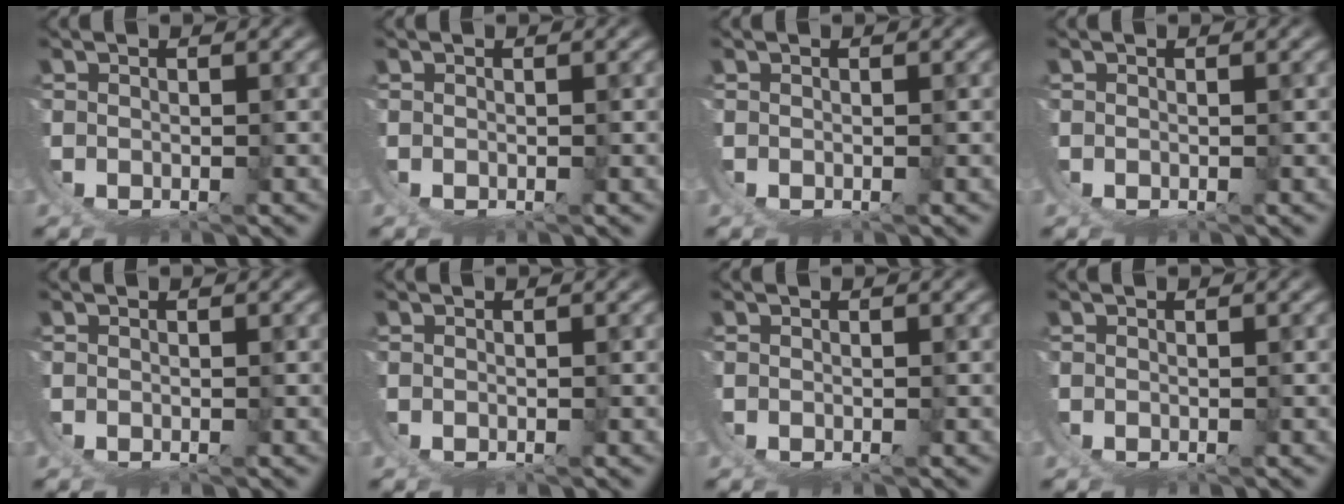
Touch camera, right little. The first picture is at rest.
{"total": 0.0}
{"total": 0.0}
{"total": 0.0}
{"total": 0.0}
{"total": 0.0}
{"total": 0.0}
{"total": 0.0}